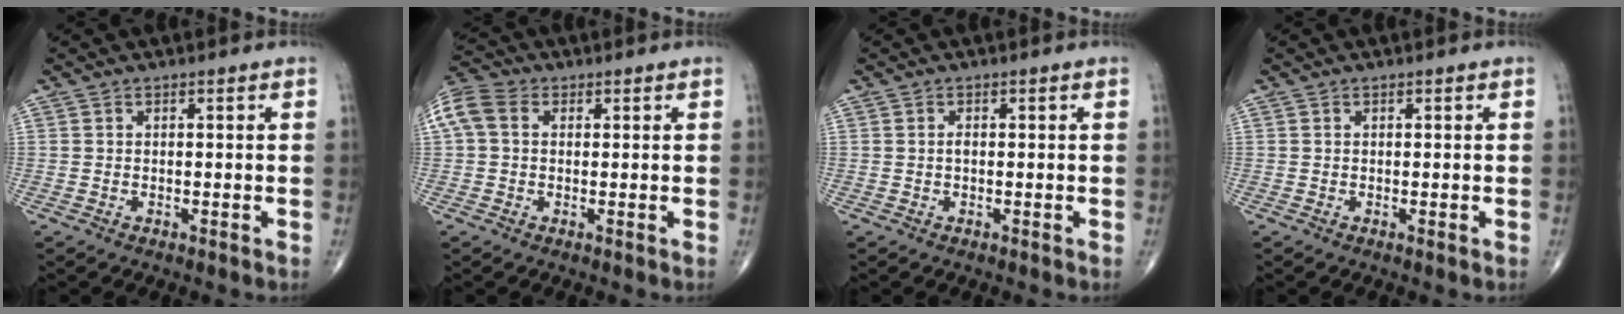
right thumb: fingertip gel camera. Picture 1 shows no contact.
{"total": 8.2, "force": [1.5, 6.2, 5.1], "torque": [-0.123, 0.030, 0.026]}
{"total": 0.6, "force": [-0.1, 0.3, 0.5], "torque": [-0.011, 0.000, -0.003]}
{"total": 0.0}